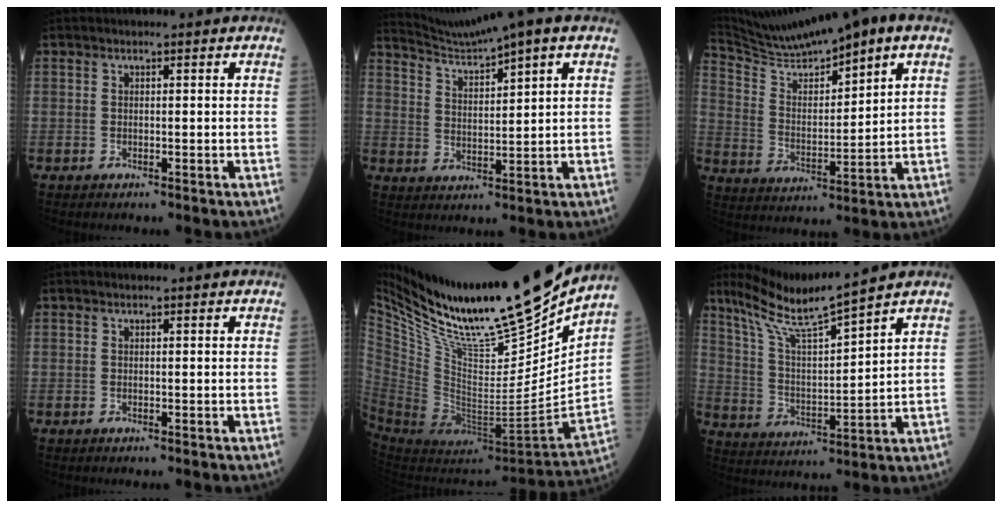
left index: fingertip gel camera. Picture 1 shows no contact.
{"total": 7.1, "force": [6.2, -1.1, 3.4], "torque": [-0.072, 0.009, 0.120]}
{"total": 13.9, "force": [11.6, 0.3, 7.8], "torque": [-0.150, 0.020, 0.214]}
{"total": 0.0}
{"total": 31.6, "force": [25.5, 3.6, 18.2], "torque": [-0.319, -0.050, 0.421]}
{"total": 10.7, "force": [9.4, -1.3, 5.1], "torque": [-0.104, -0.005, 0.183]}